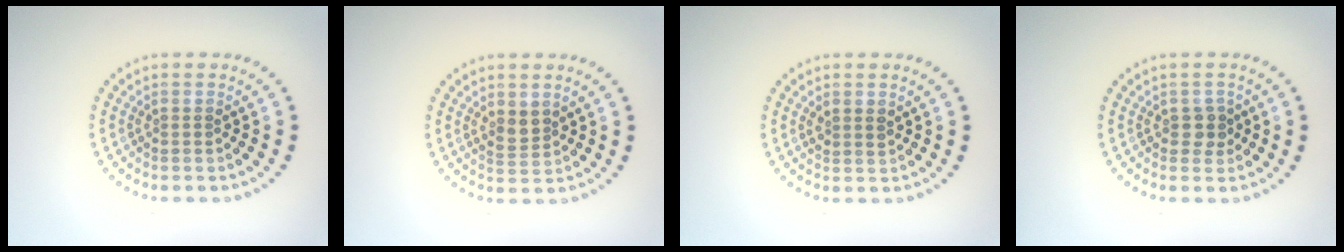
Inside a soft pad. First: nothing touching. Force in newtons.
{"total": 1.7, "press": 1.5, "slide": 0.9}
{"total": 1.2, "press": 1.0, "slide": 0.6}
{"total": 1.4, "press": 1.3, "slide": 0.4}